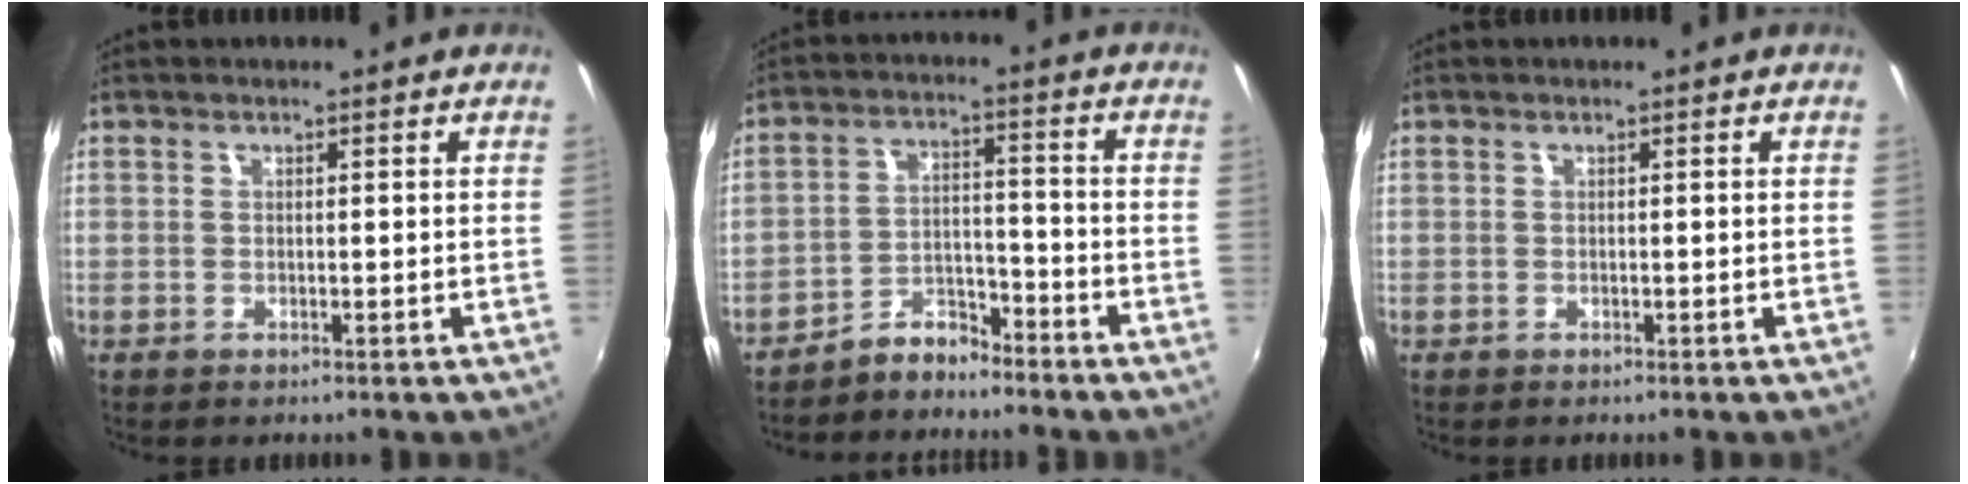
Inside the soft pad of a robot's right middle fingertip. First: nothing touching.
{"total": 5.7, "force": [-5.3, 1.6, 1.1], "torque": [-0.021, 0.018, -0.094]}
{"total": 0.0}